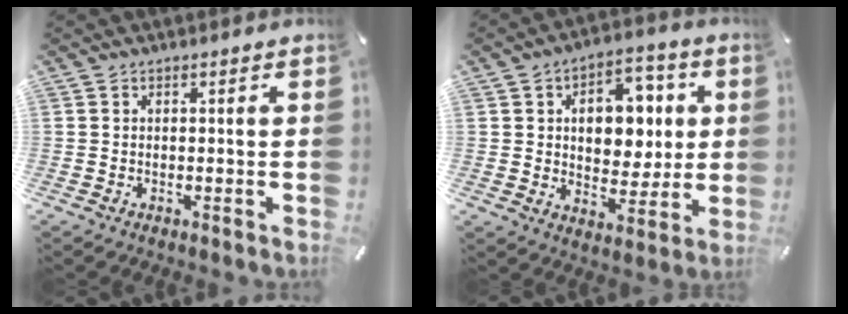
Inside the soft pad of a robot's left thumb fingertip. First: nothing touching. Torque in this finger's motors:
{"motor_torque": [2.35, 2.36, 1.38, -0.20, 0.16]}